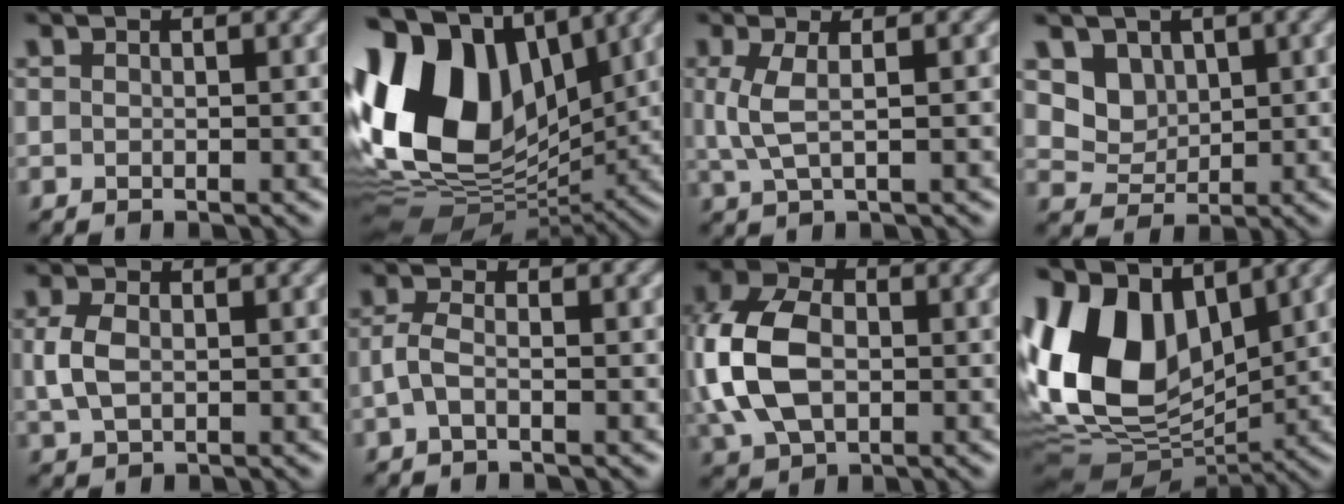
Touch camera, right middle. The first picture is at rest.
{"total": 17.0, "force": [2.5, 11.9, 11.9], "torque": [-0.262, 0.024, 0.038]}
{"total": 2.4, "force": [0.4, 0.7, 2.3], "torque": [-0.057, -0.001, 0.010]}
{"total": 3.4, "force": [2.0, 2.5, 1.0], "torque": [-0.033, -0.024, 0.059]}
{"total": 2.6, "force": [0.3, 1.8, 1.9], "torque": [-0.050, 0.003, 0.006]}
{"total": 1.8, "force": [-0.4, 0.7, 1.6], "torque": [-0.041, 0.000, -0.012]}
{"total": 8.5, "force": [0.1, 6.0, 6.1], "torque": [-0.155, 0.009, -0.006]}
{"total": 11.8, "force": [2.9, 7.7, 8.4], "torque": [-0.182, 0.009, 0.041]}